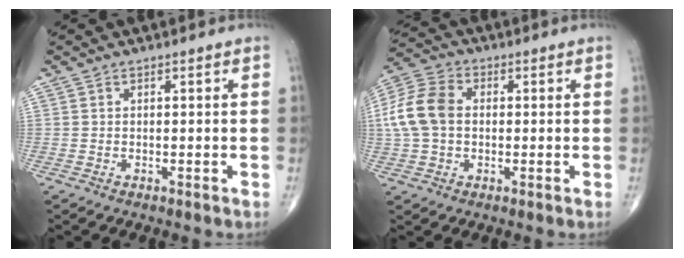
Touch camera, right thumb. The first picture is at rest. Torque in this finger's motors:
{"motor_torque": [-0.15, 0.46, 0.35, 0.27, 0.19]}